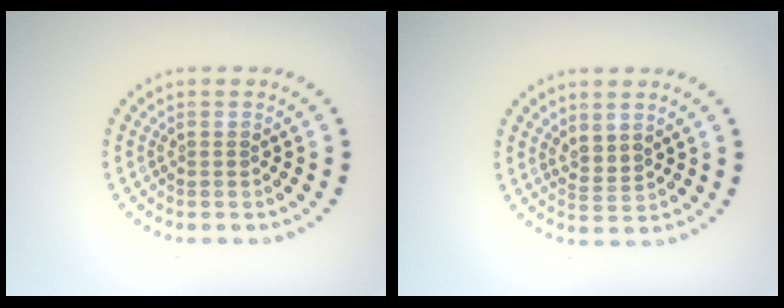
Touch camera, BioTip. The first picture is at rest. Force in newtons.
{"total": 2.0, "press": 1.4, "slide": 1.3}